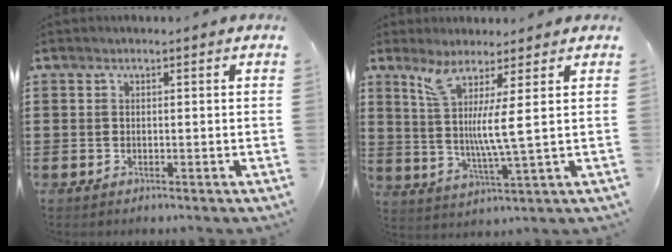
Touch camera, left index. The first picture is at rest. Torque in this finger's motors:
{"motor_torque": [1.11, -1.03, 0.38, 0.21]}